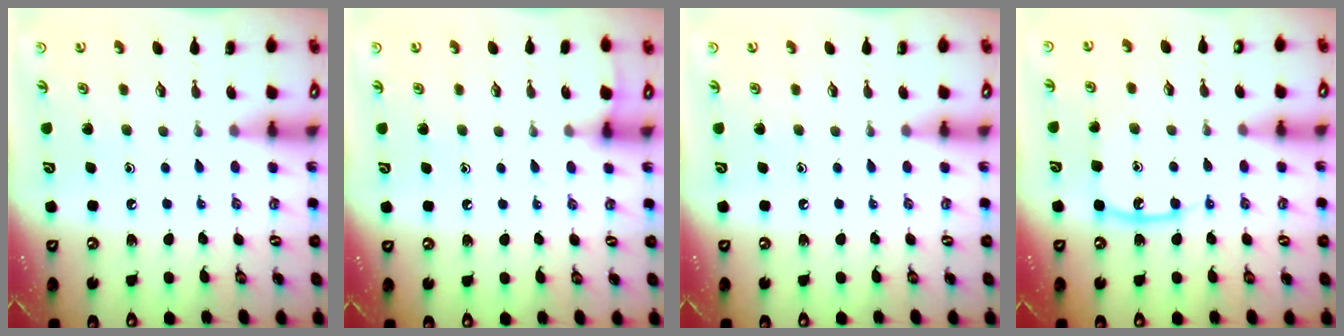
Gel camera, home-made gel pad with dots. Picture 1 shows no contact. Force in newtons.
{"total": 4.0, "press": 3.9, "slide": 0.6}
{"total": 0.0}
{"total": 10.9, "press": 10.9, "slide": 0.9}